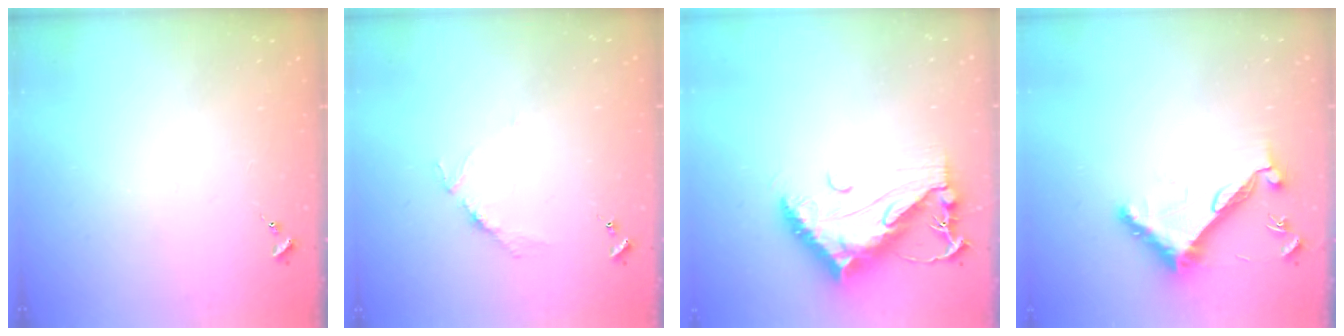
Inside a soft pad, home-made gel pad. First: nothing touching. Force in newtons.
{"total": 3.9, "press": 3.8, "slide": 0.5}
{"total": 14.4, "press": 14.3, "slide": 1.4}
{"total": 11.1, "press": 11.0, "slide": 0.7}